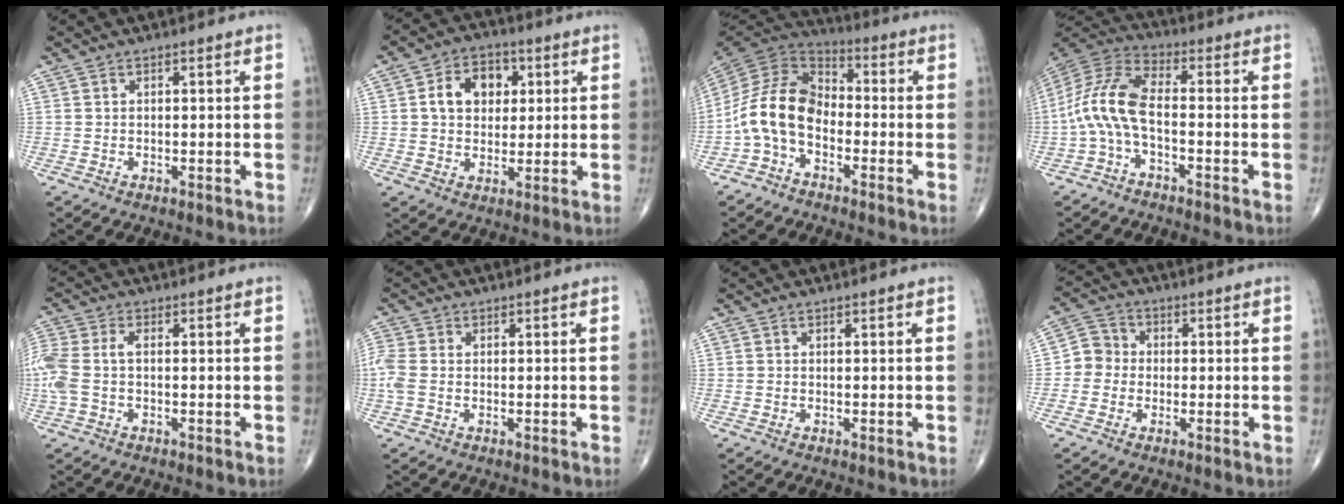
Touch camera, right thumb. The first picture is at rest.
{"total": 9.3, "force": [2.1, 6.9, 5.9], "torque": [-0.065, 0.005, 0.031]}
{"total": 12.3, "force": [-3.6, 8.2, 8.4], "torque": [-0.156, 0.058, -0.084]}
{"total": 10.7, "force": [-2.2, 4.5, 9.5], "torque": [-0.211, 0.039, -0.054]}
{"total": 8.5, "force": [-0.2, 5.0, 6.8], "torque": [-0.194, 0.020, -0.003]}
{"total": 3.6, "force": [-0.2, 2.4, 2.6], "torque": [-0.088, 0.008, -0.005]}
{"total": 0.0}
{"total": 5.0, "force": [-0.8, 4.7, 1.5], "torque": [-0.007, 0.016, -0.030]}